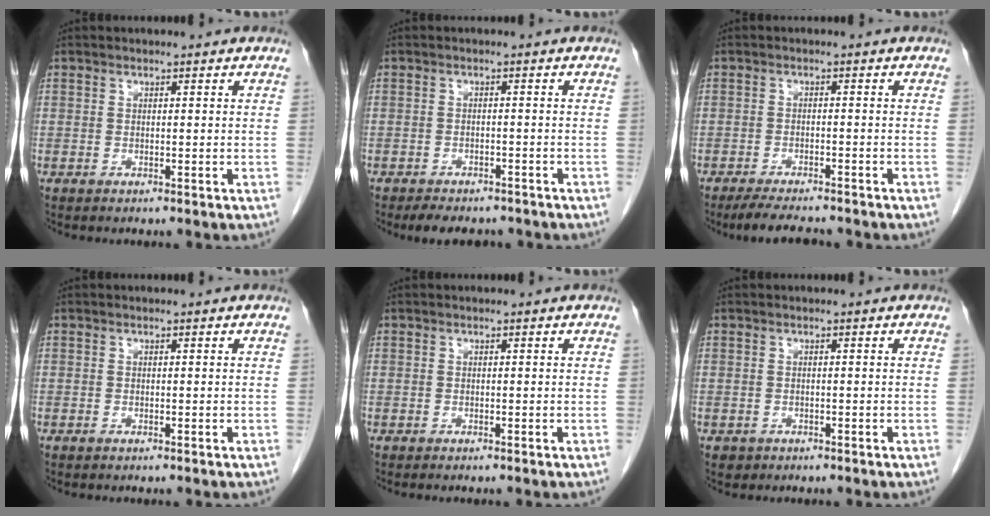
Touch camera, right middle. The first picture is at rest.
{"total": 7.0, "force": [-5.9, 2.8, 2.5], "torque": [-0.035, 0.002, -0.076]}
{"total": 6.4, "force": [-5.7, 1.1, 2.8], "torque": [-0.044, -0.014, -0.091]}
{"total": 0.0}
{"total": 0.0}
{"total": 0.9, "force": [-0.4, 0.8, 0.0], "torque": [-0.006, 0.003, -0.001]}